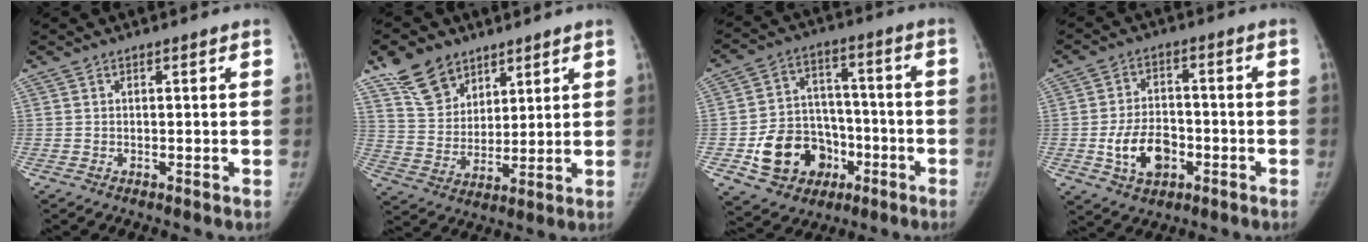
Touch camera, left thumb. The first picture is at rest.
{"total": 11.4, "force": [7.8, 7.4, 4.0], "torque": [-0.045, -0.037, 0.151]}
{"total": 15.9, "force": [-5.8, 12.7, 7.5], "torque": [-0.091, 0.046, -0.082]}
{"total": 9.8, "force": [-3.1, 6.6, 6.6], "torque": [-0.101, 0.019, -0.050]}